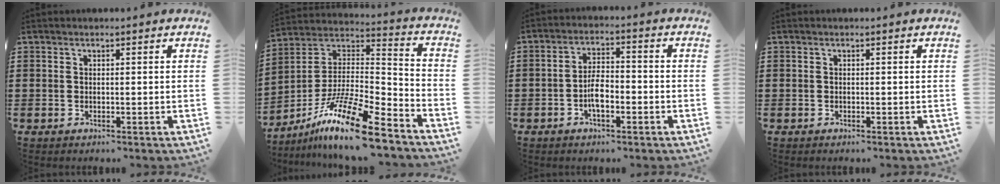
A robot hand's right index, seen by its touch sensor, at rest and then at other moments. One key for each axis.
{"total": 15.5, "fx": -11.3, "fy": 2.2, "fz": 10.3, "tx": -0.198, "ty": 0.026, "tz": -0.212}
{"total": 4.9, "fx": -1.7, "fy": 1.9, "fz": 4.2, "tx": -0.088, "ty": 0.002, "tz": -0.035}
{"total": 0.0}